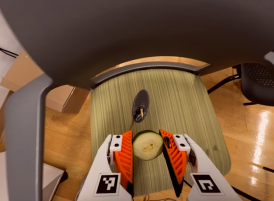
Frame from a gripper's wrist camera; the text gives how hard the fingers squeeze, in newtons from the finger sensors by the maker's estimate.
{"total": 10.2, "left": 10.9, "right": 9.6}